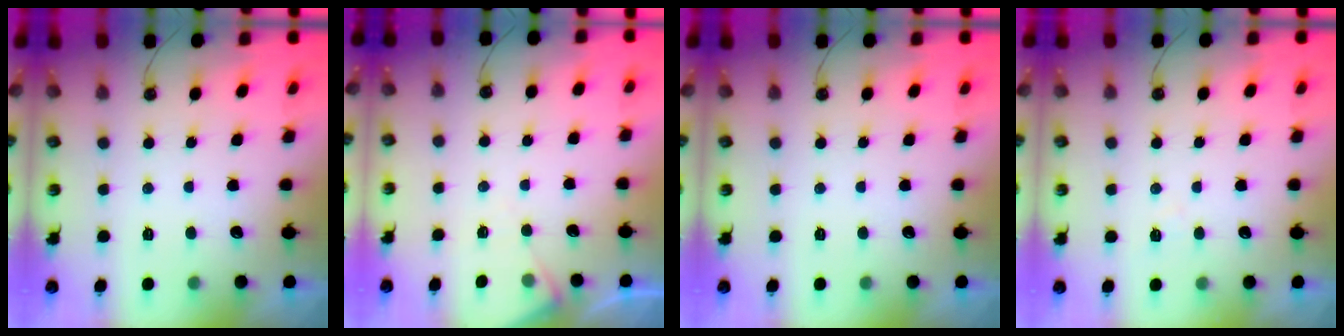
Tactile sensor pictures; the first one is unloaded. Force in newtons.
{"total": 4.4, "press": 4.4, "slide": 0.7}
{"total": 0.0}
{"total": 4.7, "press": 4.7, "slide": 0.5}